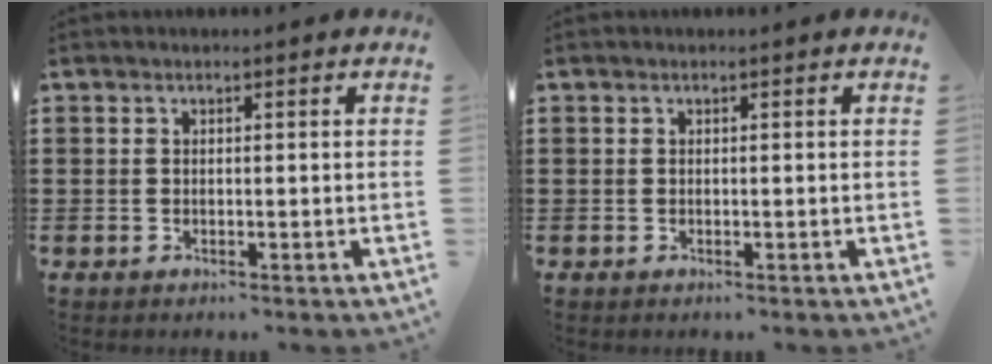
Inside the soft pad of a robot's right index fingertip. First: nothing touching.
{"total": 0.0}